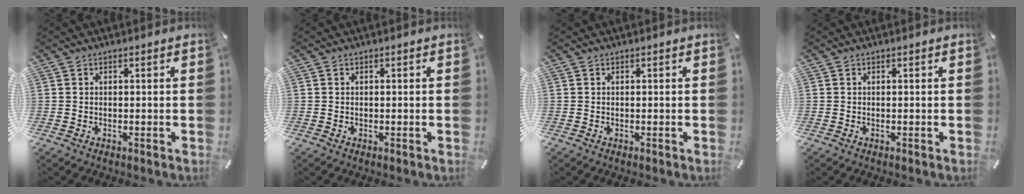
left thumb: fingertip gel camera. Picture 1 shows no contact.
{"total": 0.0}
{"total": 0.0}
{"total": 0.0}